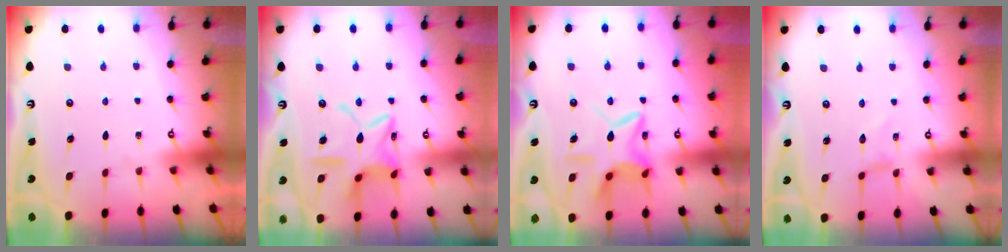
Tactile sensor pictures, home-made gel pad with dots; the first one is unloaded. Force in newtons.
{"total": 14.4, "press": 14.4, "slide": 1.2}
{"total": 11.4, "press": 11.4, "slide": 0.8}
{"total": 0.0}